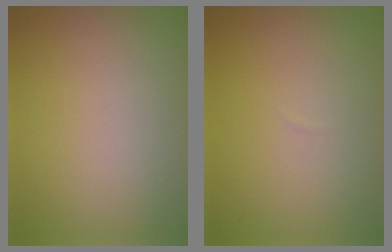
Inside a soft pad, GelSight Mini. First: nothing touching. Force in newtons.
{"total": 0.0}